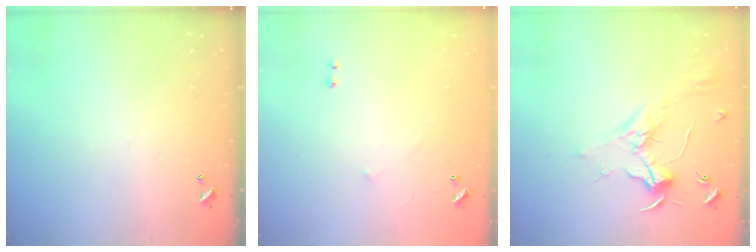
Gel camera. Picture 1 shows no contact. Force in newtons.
{"total": 6.1, "press": 6.0, "slide": 0.8}
{"total": 1.8, "press": 1.6, "slide": 0.7}